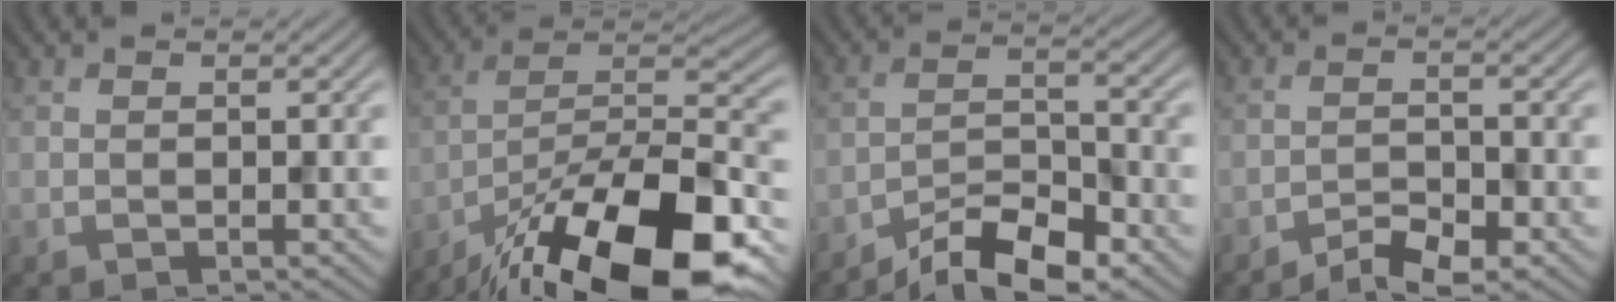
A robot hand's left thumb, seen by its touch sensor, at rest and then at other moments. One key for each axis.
{"total": 19.4, "fx": -13.0, "fy": 6.3, "fz": 13.0, "tx": -0.212, "ty": -0.017, "tz": -0.224}
{"total": 9.0, "fx": -7.0, "fy": 2.6, "fz": 5.0, "tx": -0.085, "ty": 0.004, "tz": -0.133}
{"total": 4.3, "fx": -3.4, "fy": 1.1, "fz": 2.3, "tx": -0.040, "ty": 0.004, "tz": -0.063}